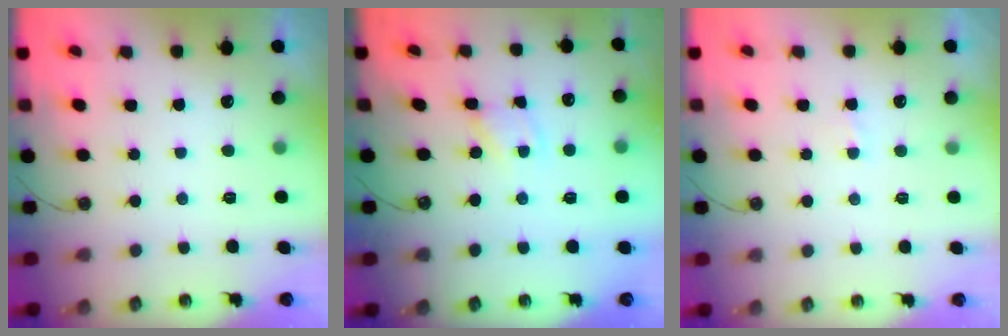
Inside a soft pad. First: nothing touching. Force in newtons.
{"total": 1.4, "press": 1.4, "slide": 0.1}
{"total": 1.4, "press": 1.3, "slide": 0.2}